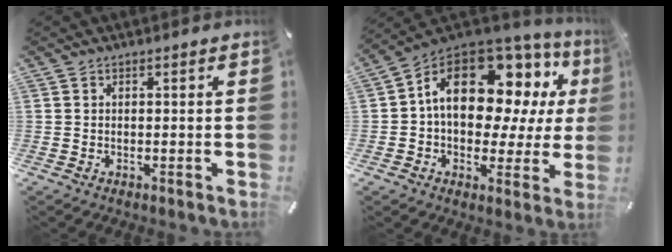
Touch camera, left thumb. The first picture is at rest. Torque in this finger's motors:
{"motor_torque": [2.51, 2.50, 2.49, -0.28, 0.32]}